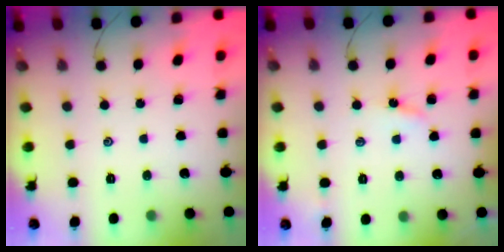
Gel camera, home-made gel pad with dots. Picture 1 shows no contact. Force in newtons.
{"total": 3.2, "press": 3.2, "slide": 0.3}